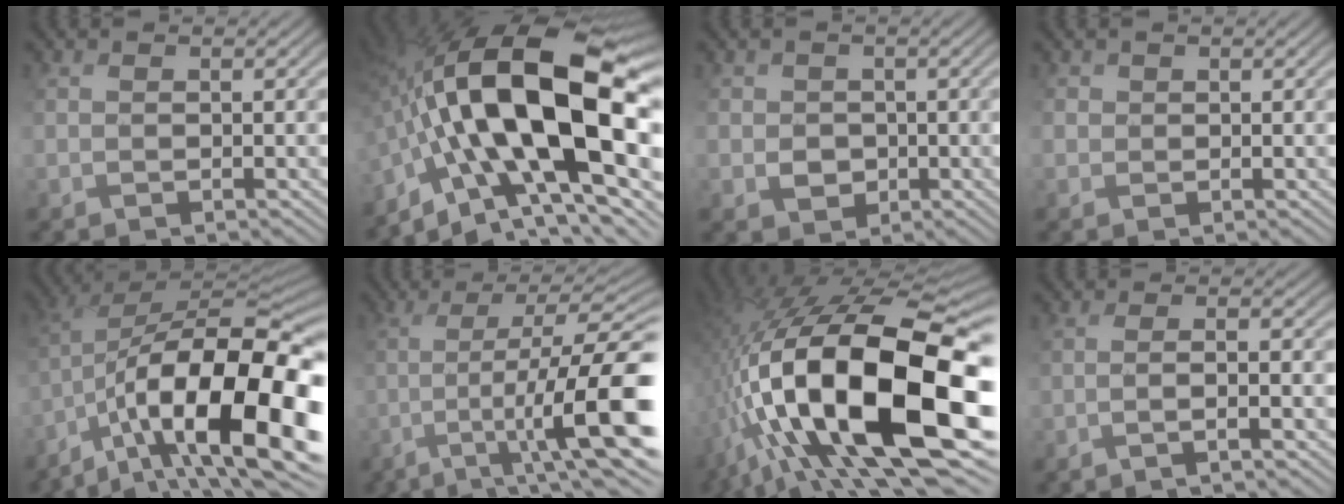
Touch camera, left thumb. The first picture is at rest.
{"total": 20.4, "force": [-3.1, 9.8, 17.7], "torque": [-0.337, 0.002, -0.058]}
{"total": 2.5, "force": [-0.3, 2.5, 0.4], "torque": [-0.015, -0.006, -0.008]}
{"total": 1.0, "force": [0.2, 0.8, -0.6], "torque": [0.009, -0.003, 0.001]}
{"total": 20.2, "force": [-7.3, 8.4, 16.8], "torque": [-0.275, -0.013, -0.114]}
{"total": 14.1, "force": [-3.8, 3.6, 13.1], "torque": [-0.224, -0.010, -0.048]}
{"total": 21.6, "force": [-3.3, 9.4, 19.2], "torque": [-0.375, -0.022, -0.049]}
{"total": 4.0, "force": [-2.0, 0.7, 3.5], "torque": [-0.050, 0.009, -0.052]}